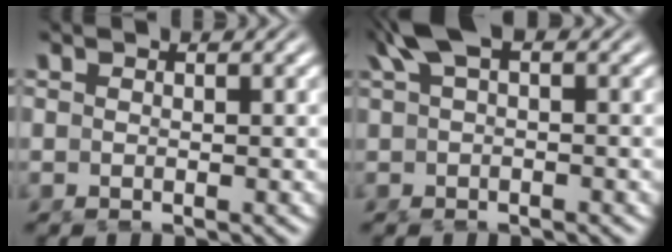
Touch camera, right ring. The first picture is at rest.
{"total": 3.4, "force": [1.6, 1.3, 2.7], "torque": [-0.067, 0.006, 0.030]}